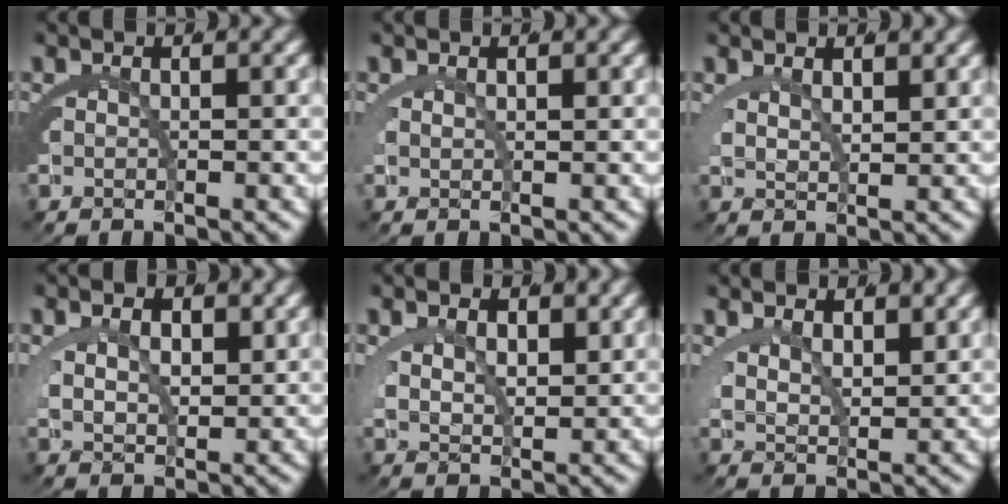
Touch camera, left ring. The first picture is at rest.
{"total": 0.6, "force": [0.3, 0.6, 0.1], "torque": [-0.002, 0.000, 0.002]}
{"total": 1.9, "force": [1.1, 1.4, 0.7], "torque": [-0.012, -0.001, 0.017]}
{"total": 3.2, "force": [0.6, 2.5, 1.8], "torque": [-0.030, -0.005, 0.010]}
{"total": 3.0, "force": [0.8, 2.4, 1.6], "torque": [-0.029, -0.007, 0.014]}
{"total": 2.9, "force": [1.3, 2.2, 1.4], "torque": [-0.030, -0.007, 0.022]}